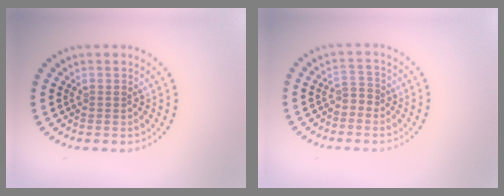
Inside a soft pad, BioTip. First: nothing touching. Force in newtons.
{"total": 1.2, "press": 0.9, "slide": 0.8}